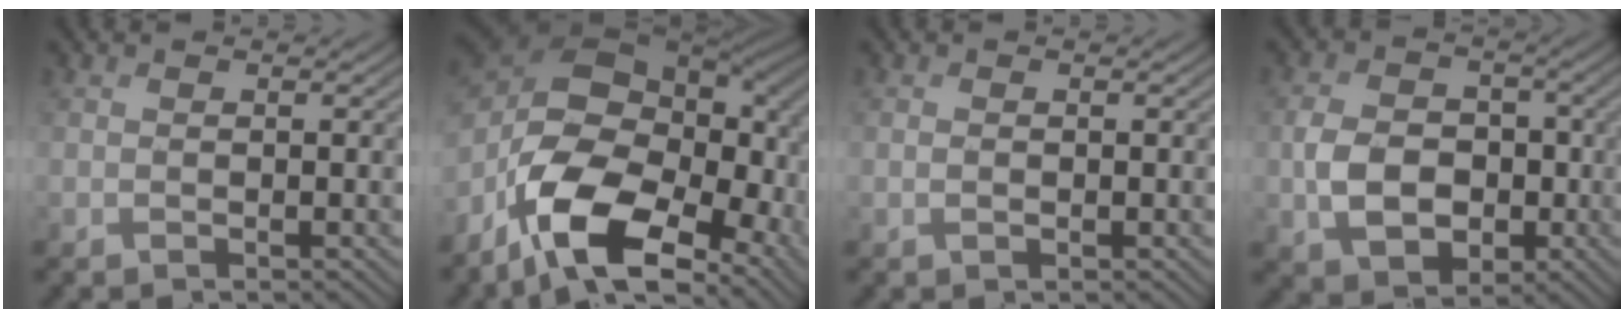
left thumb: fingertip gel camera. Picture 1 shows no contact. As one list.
[{"total": 18.4, "force": [-6.6, 9.8, 14.1], "torque": [-0.278, -0.017, -0.121]}, {"total": 0.6, "force": [-0.1, 0.3, 0.4], "torque": [-0.010, -0.001, 0.000]}, {"total": 7.5, "force": [-1.5, 5.8, 4.6], "torque": [-0.095, -0.009, -0.032]}]